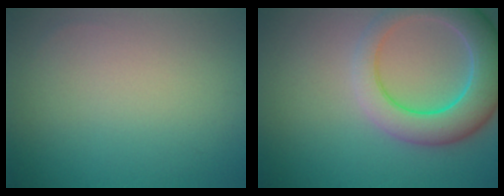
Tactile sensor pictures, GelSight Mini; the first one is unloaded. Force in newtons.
{"total": 7.1, "press": 7.1, "slide": 0.6}